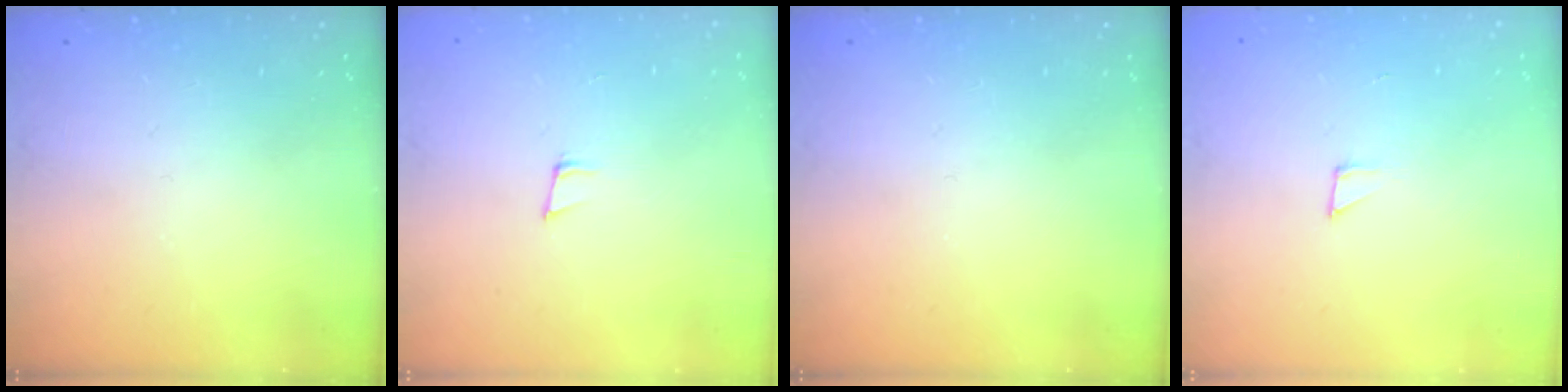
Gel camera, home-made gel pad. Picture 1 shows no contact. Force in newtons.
{"total": 5.8, "press": 4.7, "slide": 3.4}
{"total": 0.0}
{"total": 2.1, "press": 2.1, "slide": 0.1}